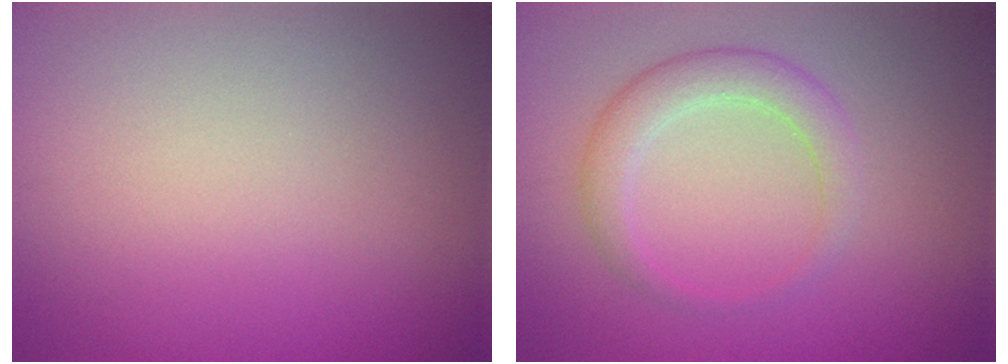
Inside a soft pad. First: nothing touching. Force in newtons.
{"total": 3.0, "press": 3.0, "slide": 0.1}